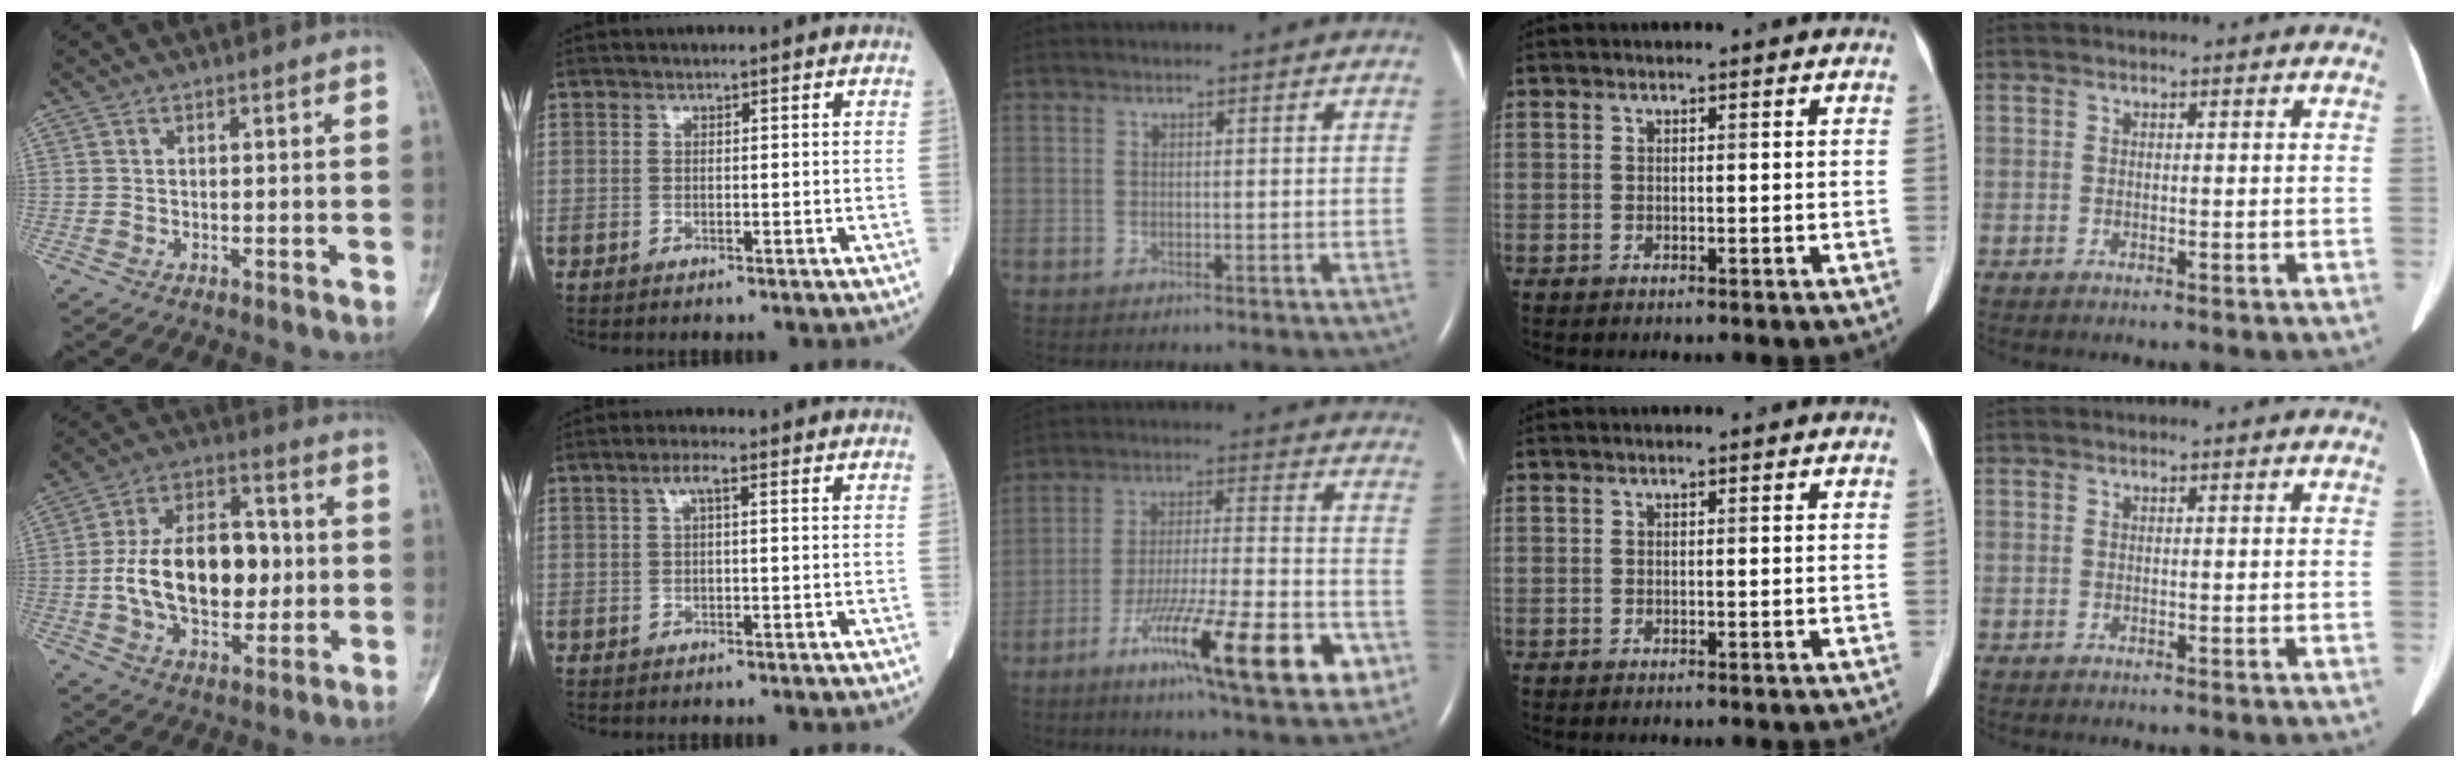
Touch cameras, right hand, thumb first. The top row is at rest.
{"thumb": {"total": 18.8, "force": [-0.3, 11.5, 14.9], "torque": [-0.225, 0.026, -0.003]}, "index": {"total": 2.4, "force": [0.9, 0.5, 2.2], "torque": [-0.045, 0.011, 0.017]}, "middle": {"total": 18.8, "force": [-9.3, 2.2, 16.2], "torque": [-0.236, -0.012, -0.141]}}